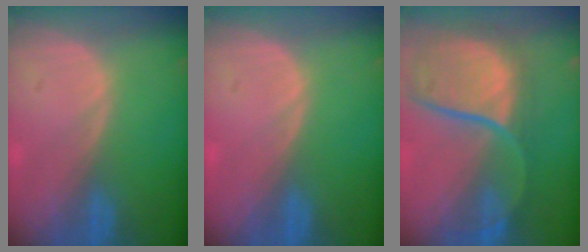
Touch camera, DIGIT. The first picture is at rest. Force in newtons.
{"total": 0.0}
{"total": 11.9, "press": 9.9, "slide": 6.6}